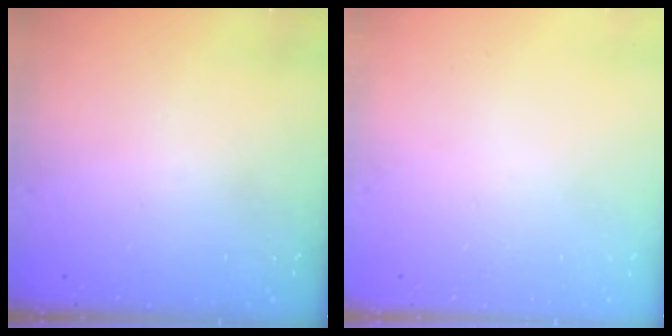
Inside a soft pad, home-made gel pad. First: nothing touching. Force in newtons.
{"total": 0.0}